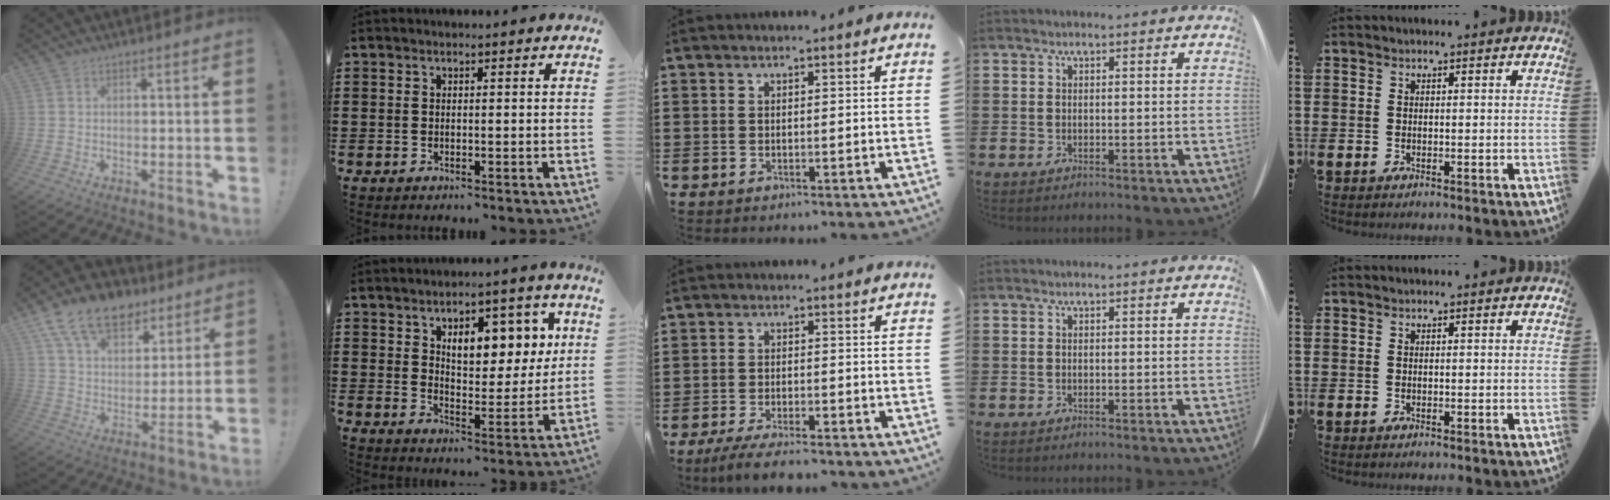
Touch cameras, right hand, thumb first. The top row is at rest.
{"thumb": {"total": 16.0, "force": [9.9, 9.6, 8.2], "torque": [-0.135, -0.056, 0.183]}, "index": {"total": 8.1, "force": [3.8, 4.4, 5.7], "torque": [-0.090, -0.008, 0.059]}, "middle": {"total": 4.1, "force": [-3.6, 0.2, 1.8], "torque": [-0.043, -0.009, -0.072]}}